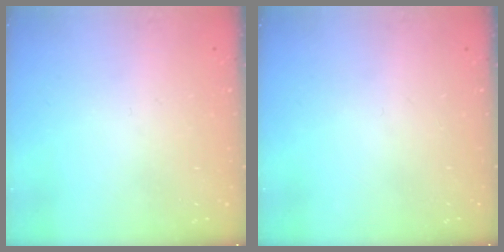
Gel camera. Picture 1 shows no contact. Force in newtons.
{"total": 0.0}